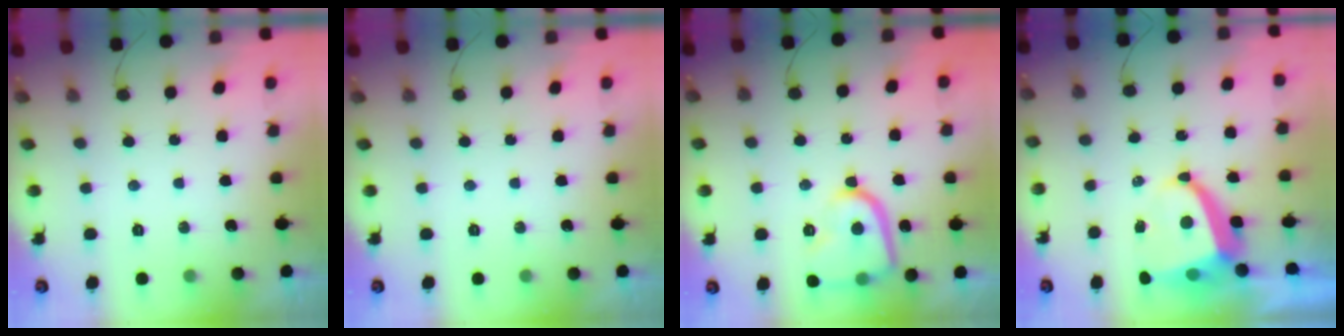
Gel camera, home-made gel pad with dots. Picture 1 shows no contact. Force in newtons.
{"total": 0.0}
{"total": 14.7, "press": 14.6, "slide": 1.3}
{"total": 6.8, "press": 6.8, "slide": 1.0}